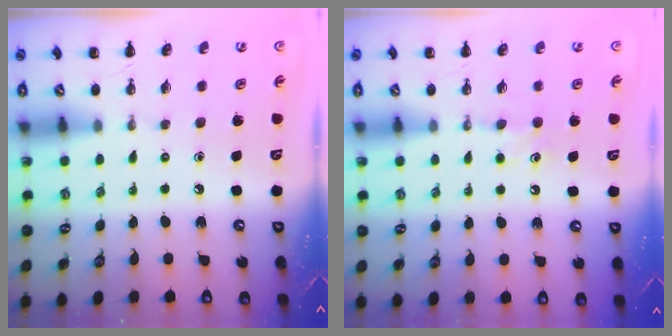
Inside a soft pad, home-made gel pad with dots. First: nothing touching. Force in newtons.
{"total": 6.3, "press": 6.1, "slide": 1.6}